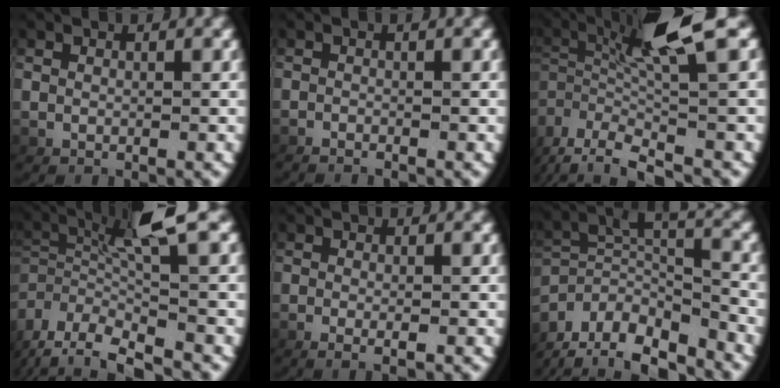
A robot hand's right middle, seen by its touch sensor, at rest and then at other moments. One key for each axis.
{"total": 1.4, "fx": -1.4, "fy": 0.1, "fz": 0.3, "tx": -0.010, "ty": 0.001, "tz": -0.025}
{"total": 8.0, "fx": 1.5, "fy": 2.7, "fz": 7.4, "tx": -0.148, "ty": 0.012, "tz": 0.028}
{"total": 7.2, "fx": 0.3, "fy": 3.1, "fz": 6.5, "tx": -0.122, "ty": 0.011, "tz": 0.003}
{"total": 1.9, "fx": -1.1, "fy": 0.6, "fz": 1.4, "tx": -0.040, "ty": -0.005, "tz": -0.016}
{"total": 9.7, "fx": -4.6, "fy": 6.5, "fz": 5.5, "tx": -0.117, "ty": -0.040, "tz": -0.061}